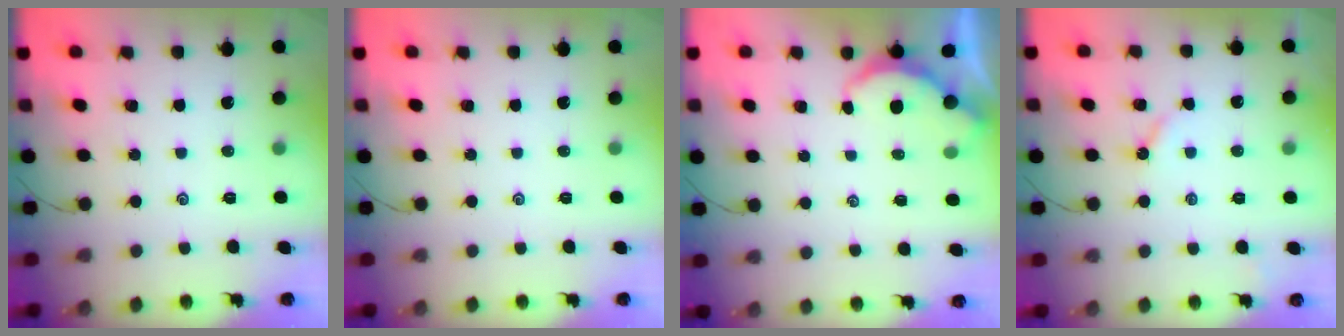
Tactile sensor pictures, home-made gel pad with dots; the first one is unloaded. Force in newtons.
{"total": 0.0}
{"total": 2.7, "press": 2.7, "slide": 0.3}
{"total": 2.6, "press": 2.6, "slide": 0.4}